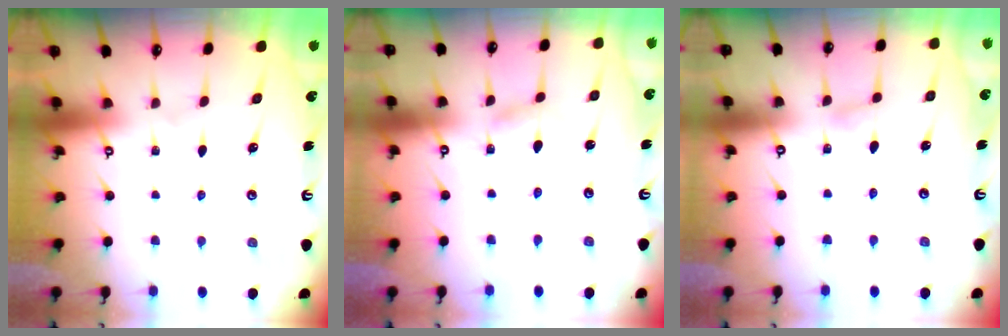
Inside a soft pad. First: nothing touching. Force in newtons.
{"total": 2.3, "press": 2.3, "slide": 0.2}
{"total": 2.3, "press": 2.3, "slide": 0.3}